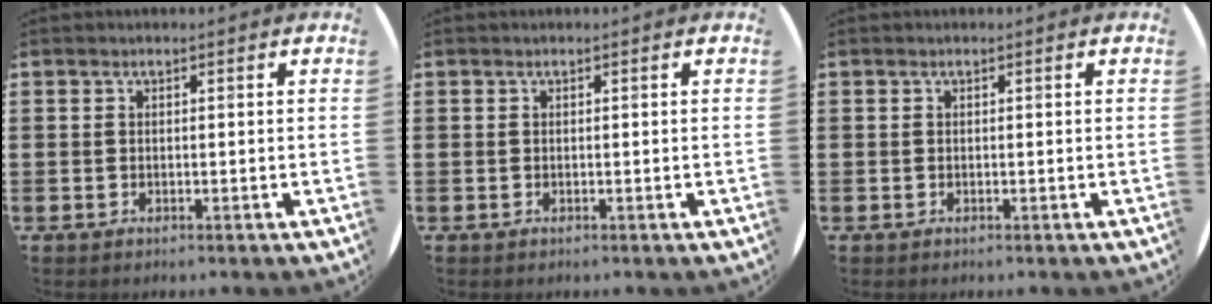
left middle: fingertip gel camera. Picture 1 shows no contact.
{"total": 0.0}
{"total": 0.0}